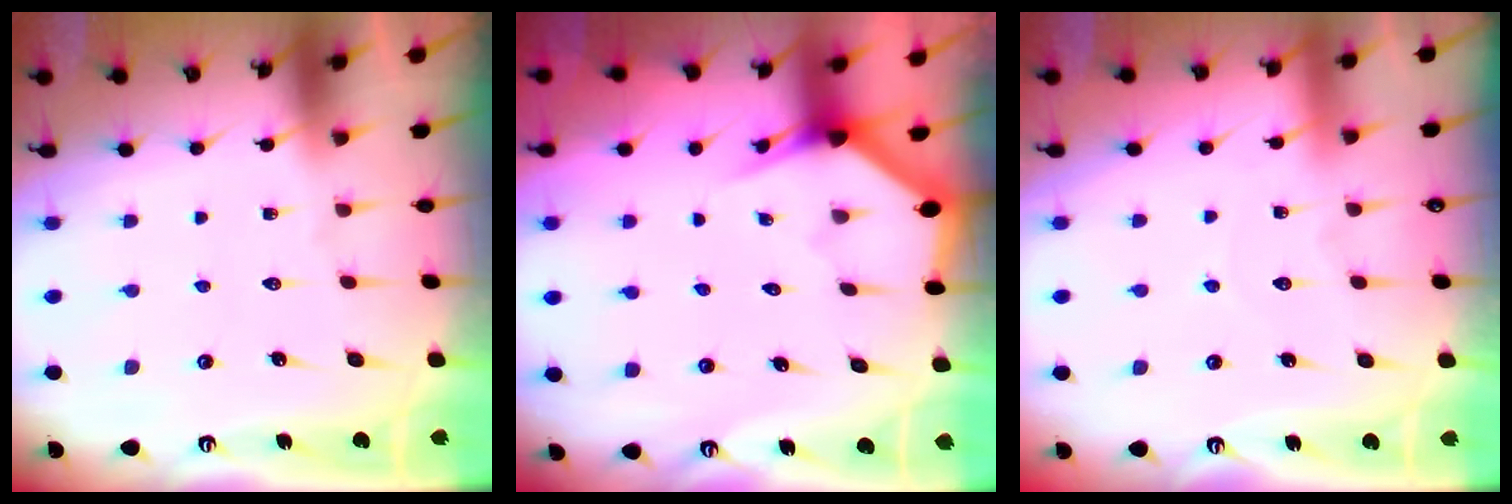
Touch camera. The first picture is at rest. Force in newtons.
{"total": 2.8, "press": 2.8, "slide": 0.1}
{"total": 2.6, "press": 2.6, "slide": 0.2}